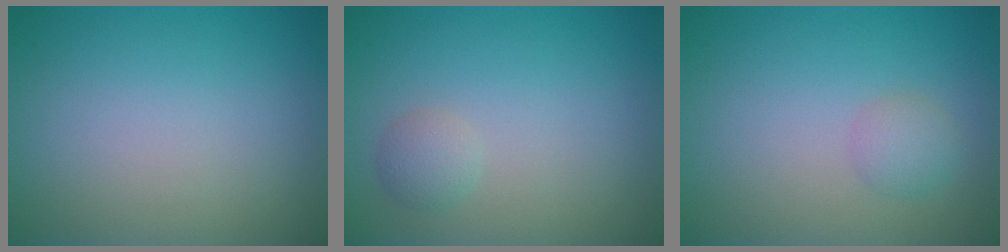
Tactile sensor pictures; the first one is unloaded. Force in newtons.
{"total": 1.3, "press": 1.3, "slide": 0.0}
{"total": 1.5, "press": 1.5, "slide": 0.0}